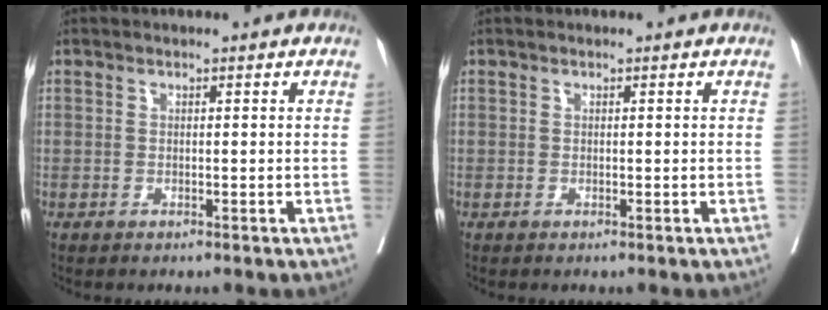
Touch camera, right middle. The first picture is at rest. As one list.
[{"total": 0.0}]